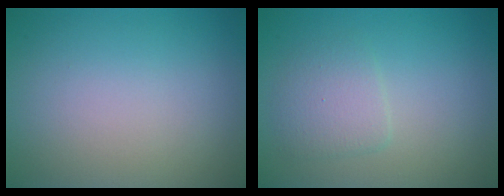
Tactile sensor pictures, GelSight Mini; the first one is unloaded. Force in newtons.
{"total": 2.3, "press": 2.3, "slide": 0.1}